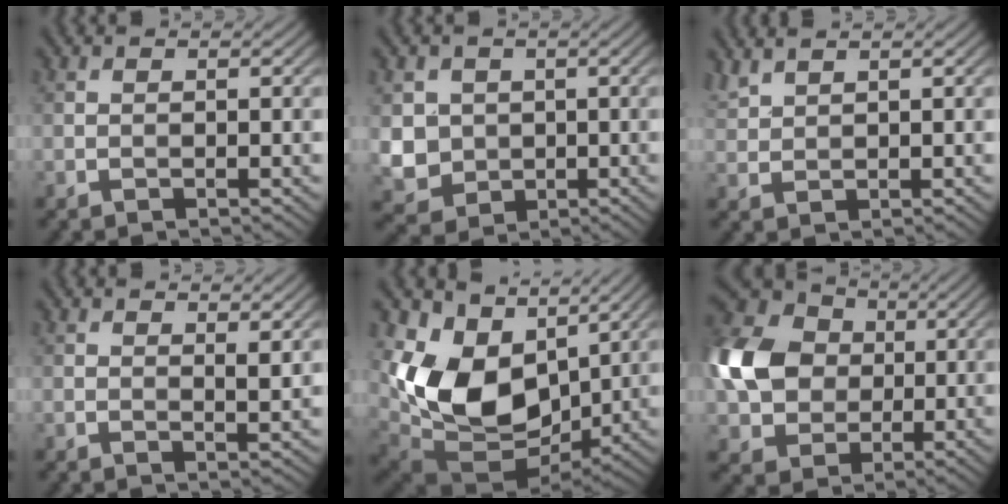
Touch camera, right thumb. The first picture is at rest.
{"total": 5.8, "force": [0.7, 5.4, 2.1], "torque": [-0.085, -0.014, 0.011]}
{"total": 2.2, "force": [2.0, 0.4, 0.8], "torque": [-0.028, 0.005, 0.051]}
{"total": 1.8, "force": [1.1, 0.3, 1.4], "torque": [-0.023, -0.006, 0.020]}
{"total": 13.5, "force": [3.3, 9.5, 9.0], "torque": [-0.214, -0.006, 0.067]}
{"total": 12.8, "force": [0.7, 10.3, 7.5], "torque": [-0.206, 0.011, 0.000]}